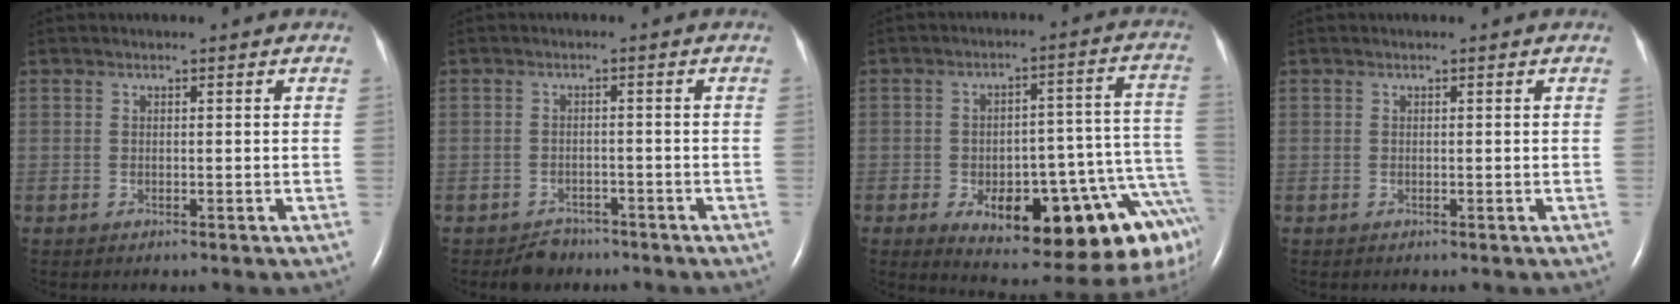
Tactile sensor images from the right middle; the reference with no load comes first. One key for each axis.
{"total": 3.0, "fx": -2.4, "fy": 1.7, "fz": 0.1, "tx": -0.008, "ty": 0.005, "tz": -0.034}
{"total": 22.0, "fx": -10.1, "fy": 6.8, "fz": 18.4, "tx": -0.153, "ty": 0.034, "tz": -0.123}
{"total": 0.0}